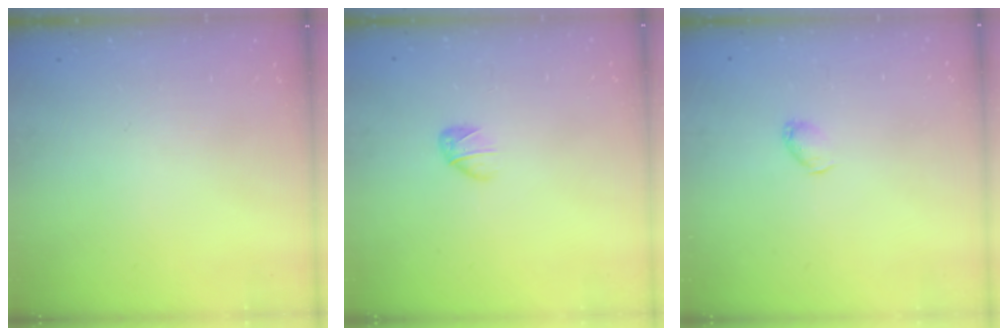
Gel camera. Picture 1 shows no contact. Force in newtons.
{"total": 3.4, "press": 3.3, "slide": 0.8}
{"total": 2.9, "press": 2.8, "slide": 0.6}